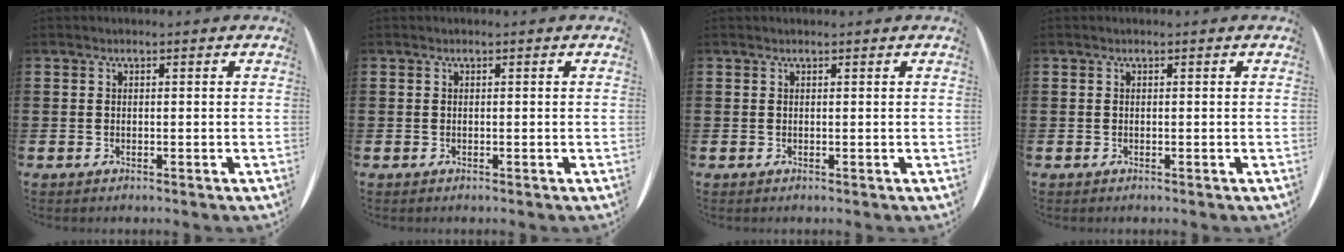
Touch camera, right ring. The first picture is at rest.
{"total": 0.0}
{"total": 0.0}
{"total": 0.0}